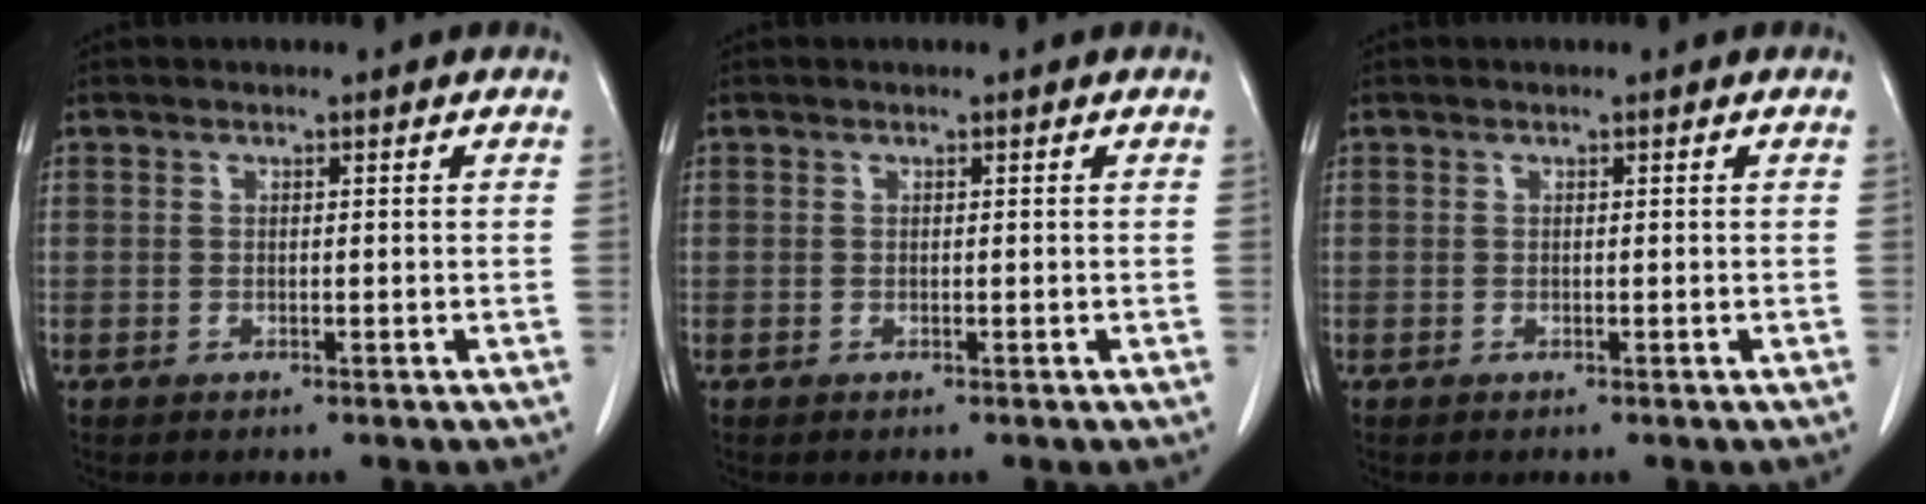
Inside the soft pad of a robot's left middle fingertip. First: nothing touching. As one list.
[{"total": 0.0}, {"total": 0.0}]